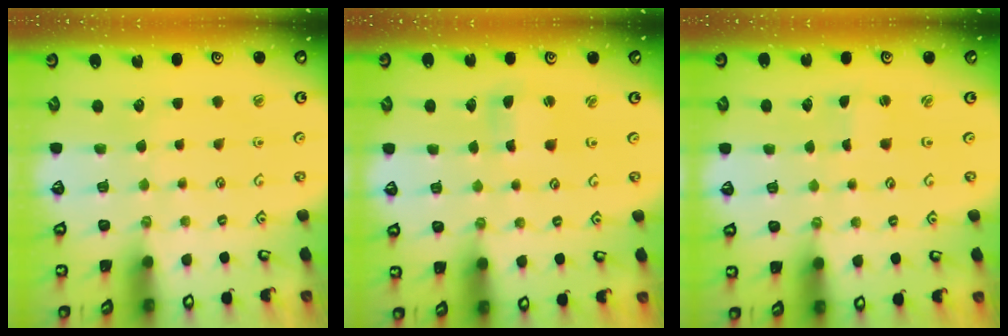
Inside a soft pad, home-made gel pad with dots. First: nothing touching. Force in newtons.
{"total": 2.4, "press": 2.4, "slide": 0.2}
{"total": 0.0}